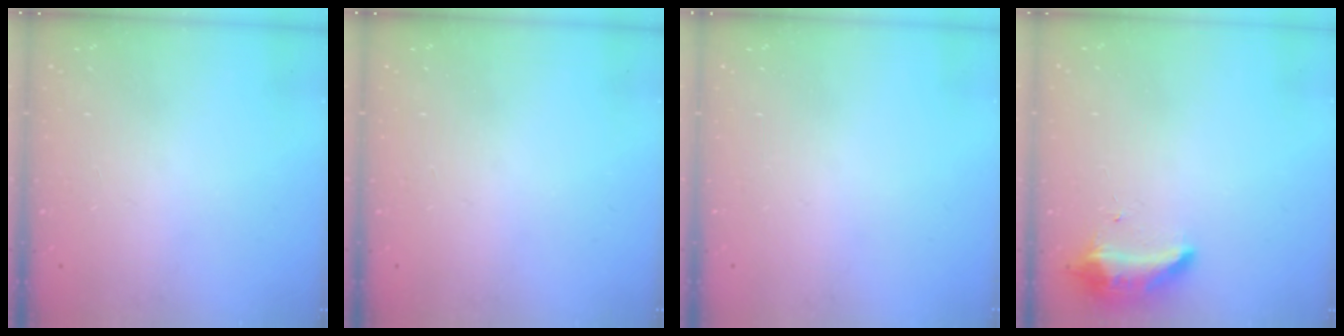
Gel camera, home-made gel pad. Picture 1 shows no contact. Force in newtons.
{"total": 0.0}
{"total": 0.0}
{"total": 8.2, "press": 8.2, "slide": 0.4}